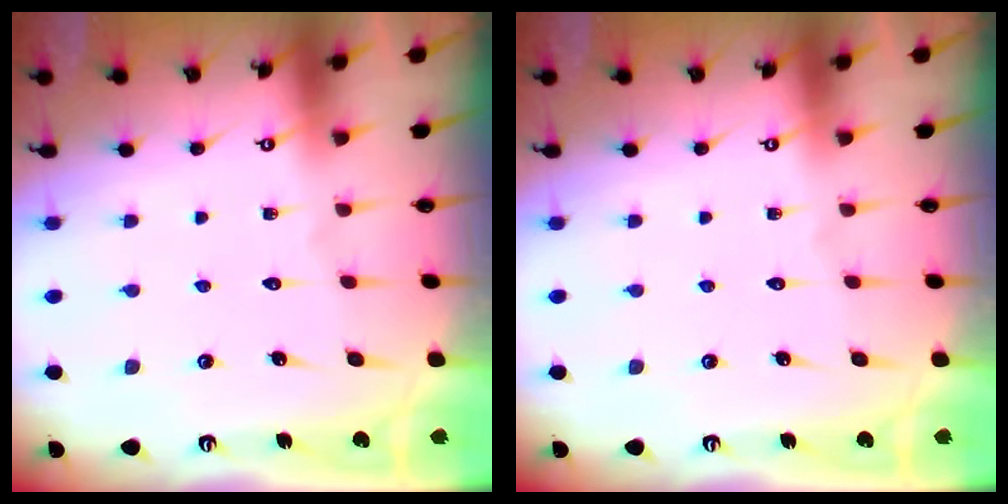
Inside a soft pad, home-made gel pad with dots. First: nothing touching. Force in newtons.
{"total": 0.0}